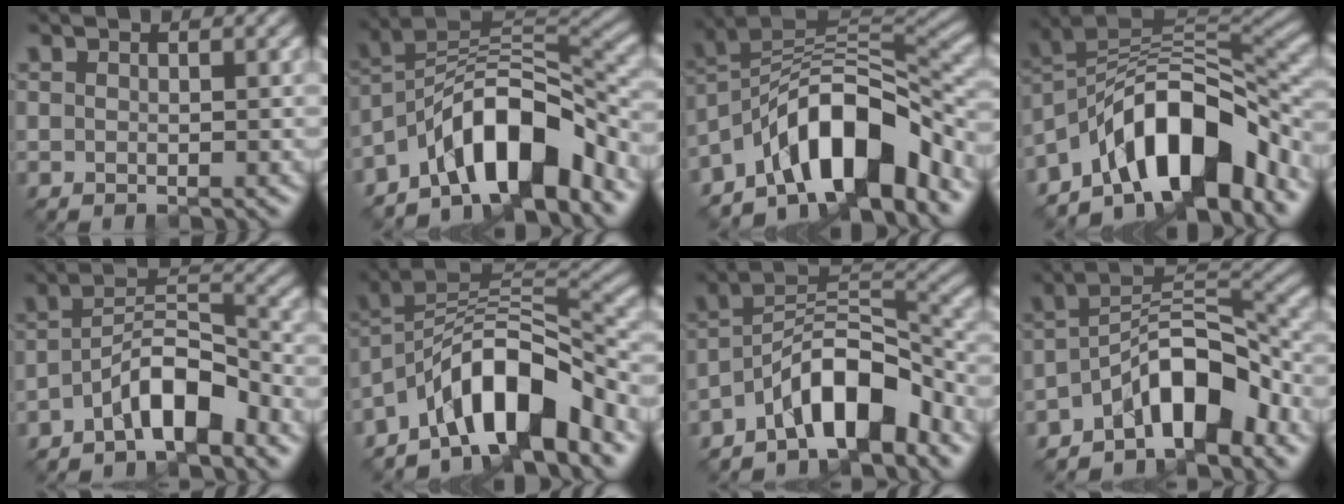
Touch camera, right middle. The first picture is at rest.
{"total": 9.7, "force": [-6.0, 3.5, 6.8], "torque": [-0.087, 0.019, -0.113]}
{"total": 10.6, "force": [-6.3, 4.2, 7.5], "torque": [-0.097, 0.020, -0.118]}
{"total": 11.4, "force": [-6.5, 4.8, 8.0], "torque": [-0.103, 0.017, -0.122]}
{"total": 5.8, "force": [-3.7, 2.0, 4.0], "torque": [-0.065, 0.012, -0.070]}
{"total": 9.5, "force": [-5.8, 3.4, 6.7], "torque": [-0.087, 0.018, -0.109]}
{"total": 7.9, "force": [-5.0, 2.8, 5.5], "torque": [-0.078, 0.013, -0.095]}
{"total": 8.1, "force": [-5.1, 3.1, 5.4], "torque": [-0.068, 0.014, -0.096]}